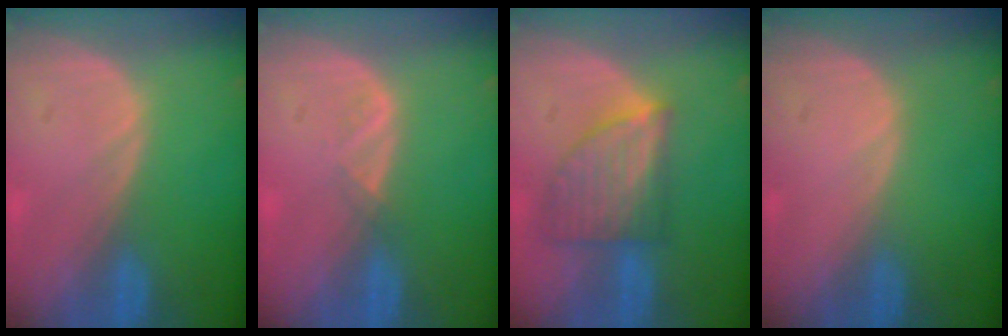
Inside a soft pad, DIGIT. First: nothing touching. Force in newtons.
{"total": 1.3, "press": 1.2, "slide": 0.7}
{"total": 7.2, "press": 6.6, "slide": 2.8}
{"total": 0.0}